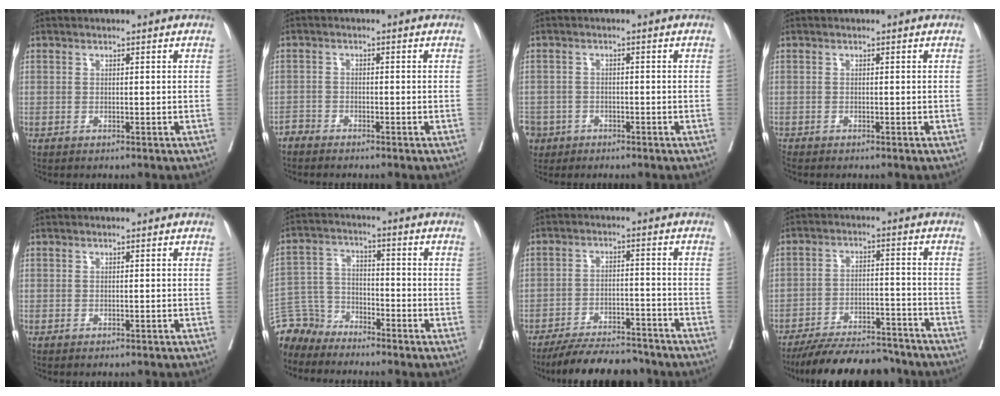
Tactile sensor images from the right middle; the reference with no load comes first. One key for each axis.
{"total": 1.6, "fx": -1.6, "fy": 0.1, "fz": -0.1, "tx": 0.008, "ty": -0.002, "tz": -0.034}
{"total": 7.2, "fx": -4.0, "fy": 5.8, "fz": 1.4, "tx": -0.047, "ty": 0.004, "tz": -0.068}
{"total": 0.7, "fx": -0.7, "fy": 0.0, "fz": 0.0, "tx": -0.007, "ty": -0.004, "tz": -0.017}
{"total": 0.6, "fx": -0.5, "fy": 0.2, "fz": 0.1, "tx": -0.002, "ty": 0.000, "tz": -0.011}
{"total": 6.6, "fx": -6.2, "fy": 2.0, "fz": -1.1, "tx": 0.021, "ty": 0.014, "tz": -0.130}
{"total": 11.5, "fx": -10.4, "fy": 3.3, "fz": 3.6, "tx": -0.044, "ty": 0.006, "tz": -0.155}
{"total": 13.7, "fx": -12.2, "fy": 4.1, "fz": 4.5, "tx": -0.061, "ty": 0.009, "tz": -0.178}